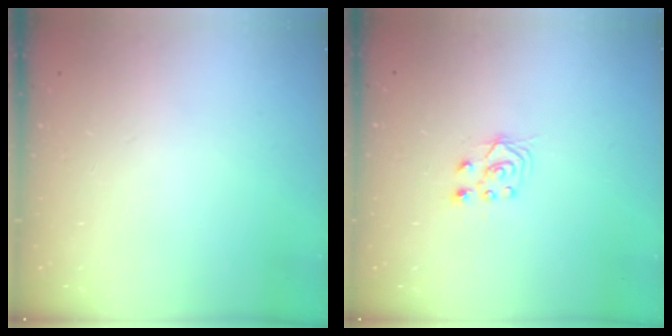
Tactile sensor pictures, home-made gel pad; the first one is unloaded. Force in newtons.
{"total": 5.5, "press": 5.5, "slide": 0.4}